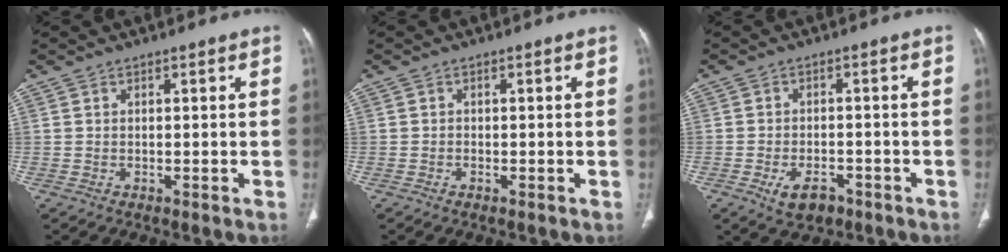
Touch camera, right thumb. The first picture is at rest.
{"total": 0.5, "force": [-0.3, 0.4, 0.2], "torque": [-0.003, 0.000, -0.007]}
{"total": 5.5, "force": [-3.0, 3.2, 3.3], "torque": [-0.051, 0.014, -0.043]}